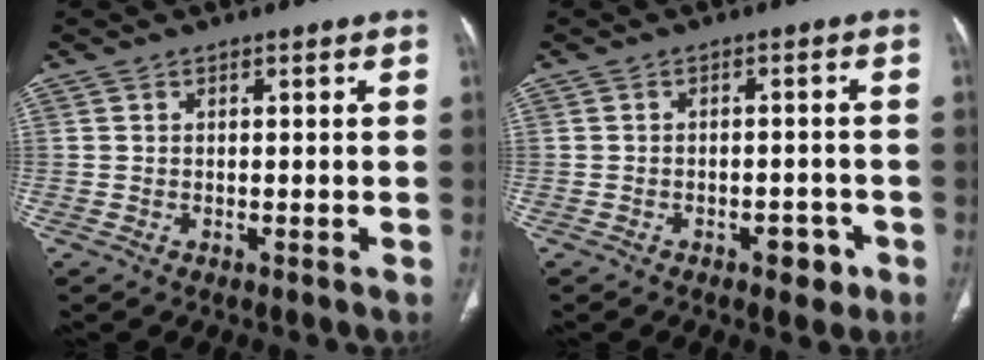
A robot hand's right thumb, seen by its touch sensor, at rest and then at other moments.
{"total": 3.8, "force": [-2.1, 2.1, 2.3], "torque": [-0.017, 0.013, -0.023]}